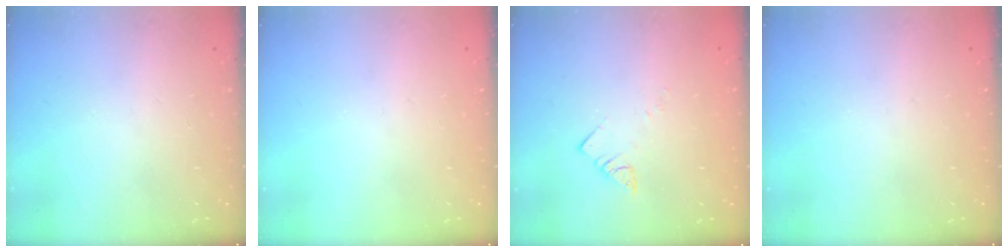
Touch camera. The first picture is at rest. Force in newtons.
{"total": 0.0}
{"total": 2.9, "press": 2.9, "slide": 0.2}
{"total": 0.0}